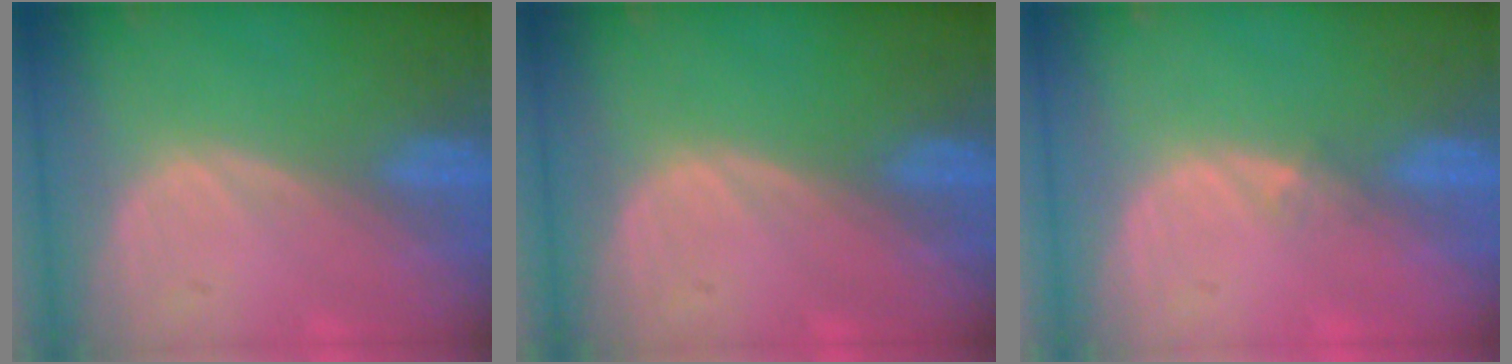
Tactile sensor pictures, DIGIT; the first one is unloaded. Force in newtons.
{"total": 0.0}
{"total": 0.9, "press": 0.7, "slide": 0.6}